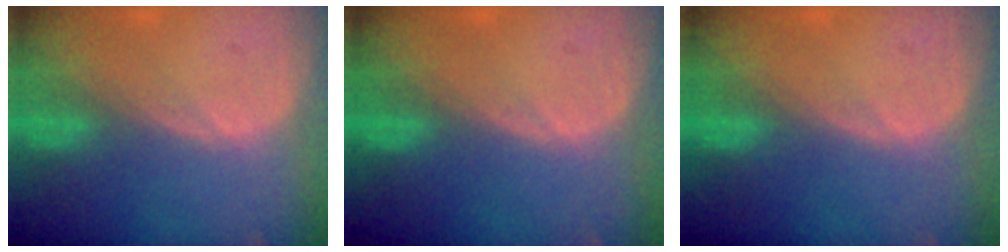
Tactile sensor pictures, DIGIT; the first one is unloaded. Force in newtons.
{"total": 0.0}
{"total": 0.0}